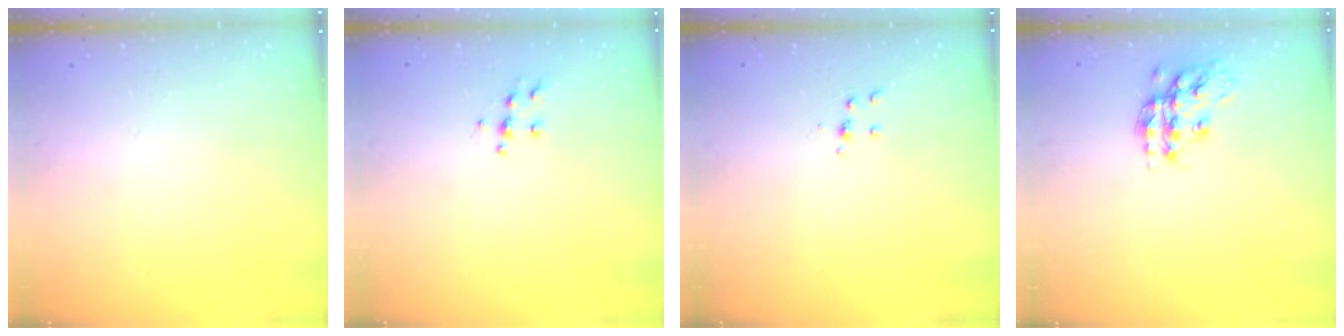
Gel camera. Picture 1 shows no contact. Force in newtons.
{"total": 5.7, "press": 5.7, "slide": 0.6}
{"total": 3.3, "press": 3.3, "slide": 0.4}
{"total": 15.0, "press": 15.0, "slide": 1.0}